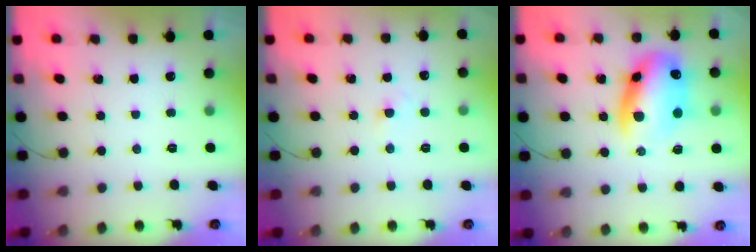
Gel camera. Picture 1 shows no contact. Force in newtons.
{"total": 1.9, "press": 1.6, "slide": 1.0}
{"total": 13.9, "press": 13.7, "slide": 2.5}